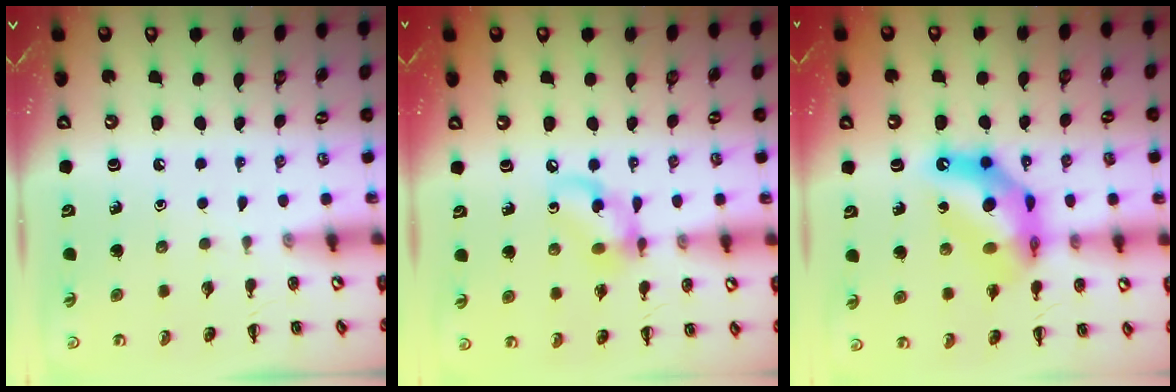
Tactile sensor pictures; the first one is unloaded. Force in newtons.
{"total": 10.2, "press": 10.1, "slide": 1.7}
{"total": 12.5, "press": 12.0, "slide": 3.5}